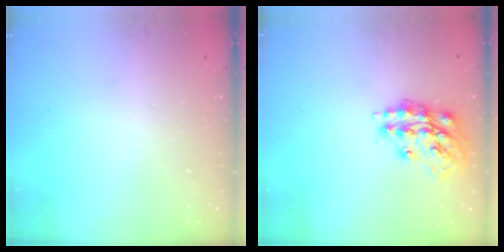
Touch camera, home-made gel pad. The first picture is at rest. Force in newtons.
{"total": 15.1, "press": 15.0, "slide": 1.0}